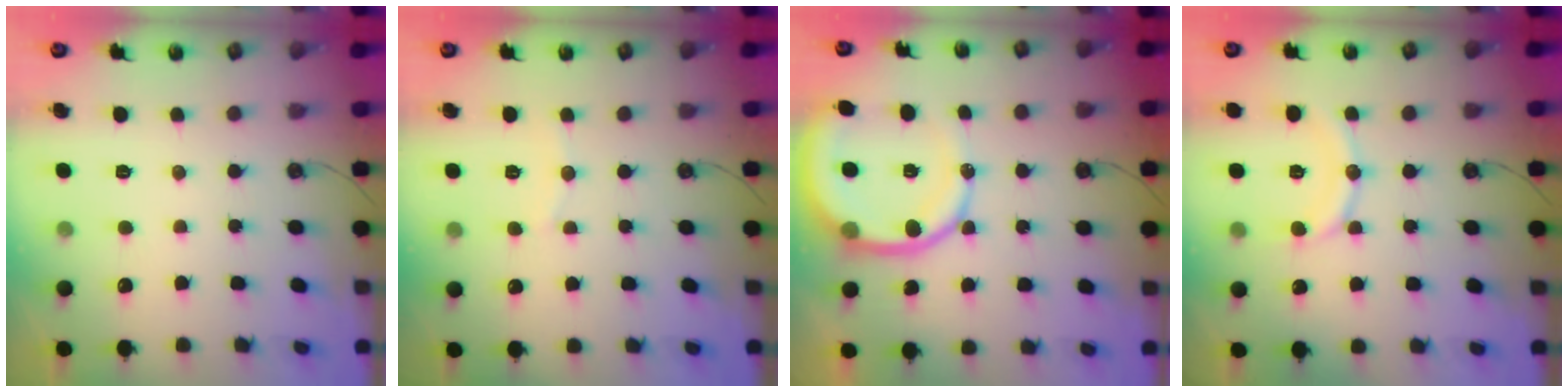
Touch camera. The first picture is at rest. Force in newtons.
{"total": 3.6, "press": 3.6, "slide": 0.2}
{"total": 13.6, "press": 13.5, "slide": 1.8}
{"total": 10.8, "press": 10.8, "slide": 1.1}